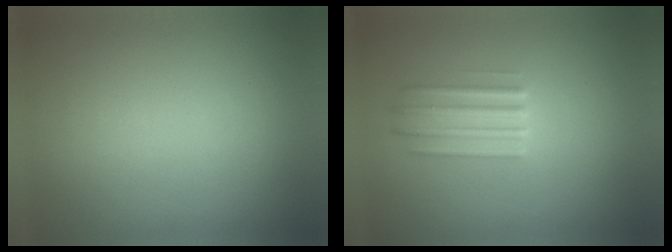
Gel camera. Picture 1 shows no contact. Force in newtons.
{"total": 2.5}